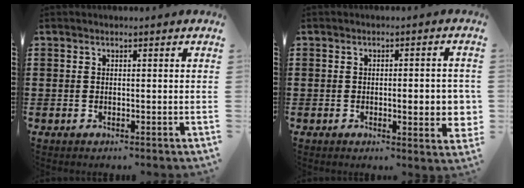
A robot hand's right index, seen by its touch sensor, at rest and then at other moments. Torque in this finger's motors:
{"motor_torque": [0.73, -0.12, 0.21, 0.08]}